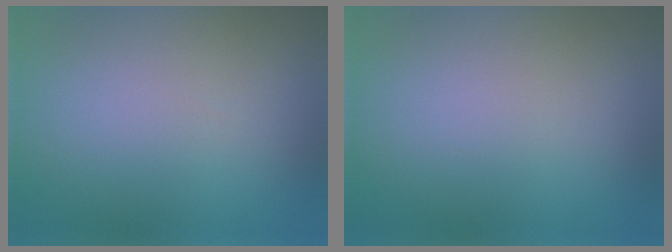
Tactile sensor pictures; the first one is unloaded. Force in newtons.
{"total": 0.0}